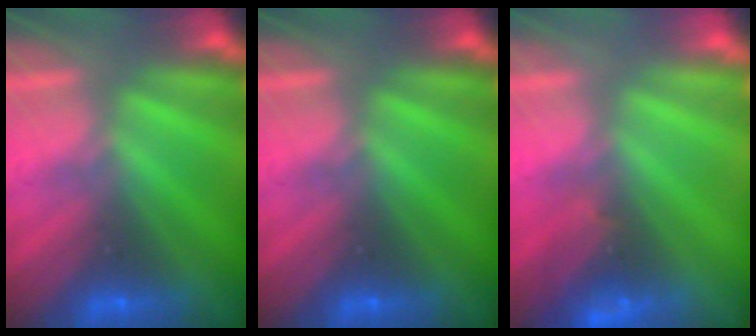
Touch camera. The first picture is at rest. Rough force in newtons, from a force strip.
{"total": 0.0}
{"total": 2.6}